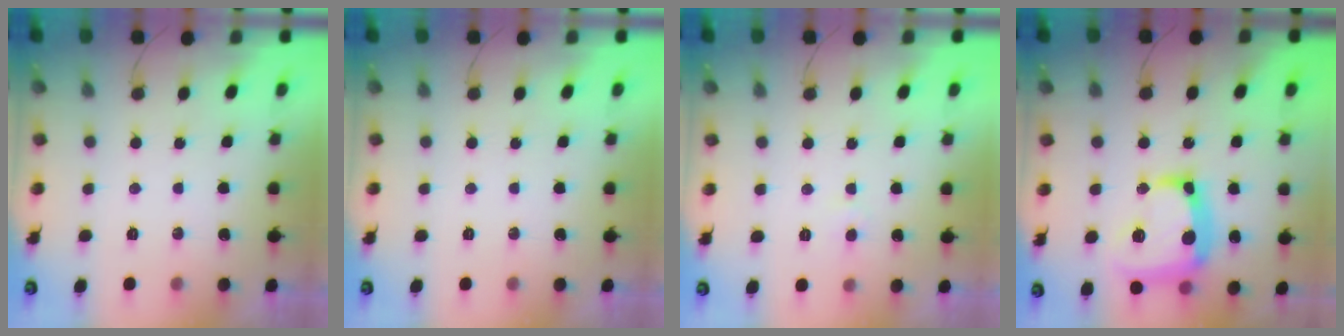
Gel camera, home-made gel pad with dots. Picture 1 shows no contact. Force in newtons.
{"total": 0.0}
{"total": 2.6, "press": 2.6, "slide": 0.3}
{"total": 18.5, "press": 18.5, "slide": 1.3}